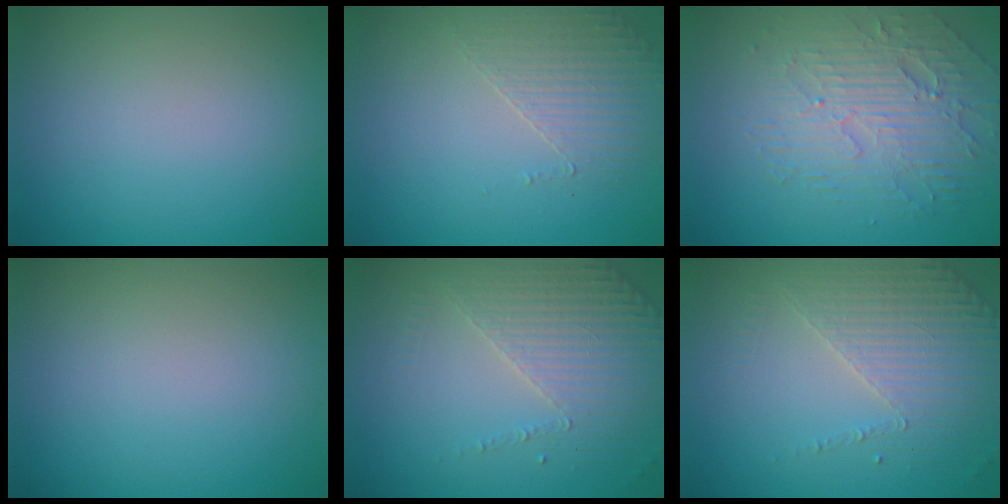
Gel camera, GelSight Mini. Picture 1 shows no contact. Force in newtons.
{"total": 1.8, "press": 1.2, "slide": 1.3}
{"total": 4.6, "press": 3.9, "slide": 2.3}
{"total": 0.0}
{"total": 4.3, "press": 3.2, "slide": 2.9}
{"total": 4.3, "press": 3.2, "slide": 2.9}